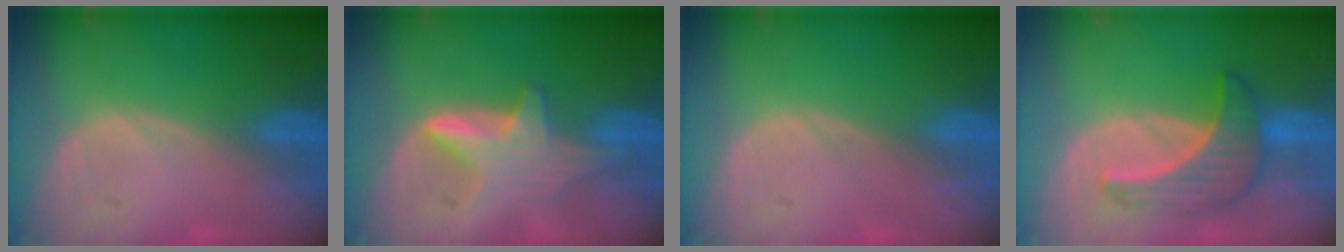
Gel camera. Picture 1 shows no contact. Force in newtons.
{"total": 6.0, "press": 5.8, "slide": 1.2}
{"total": 0.0}
{"total": 6.6, "press": 6.5, "slide": 0.9}